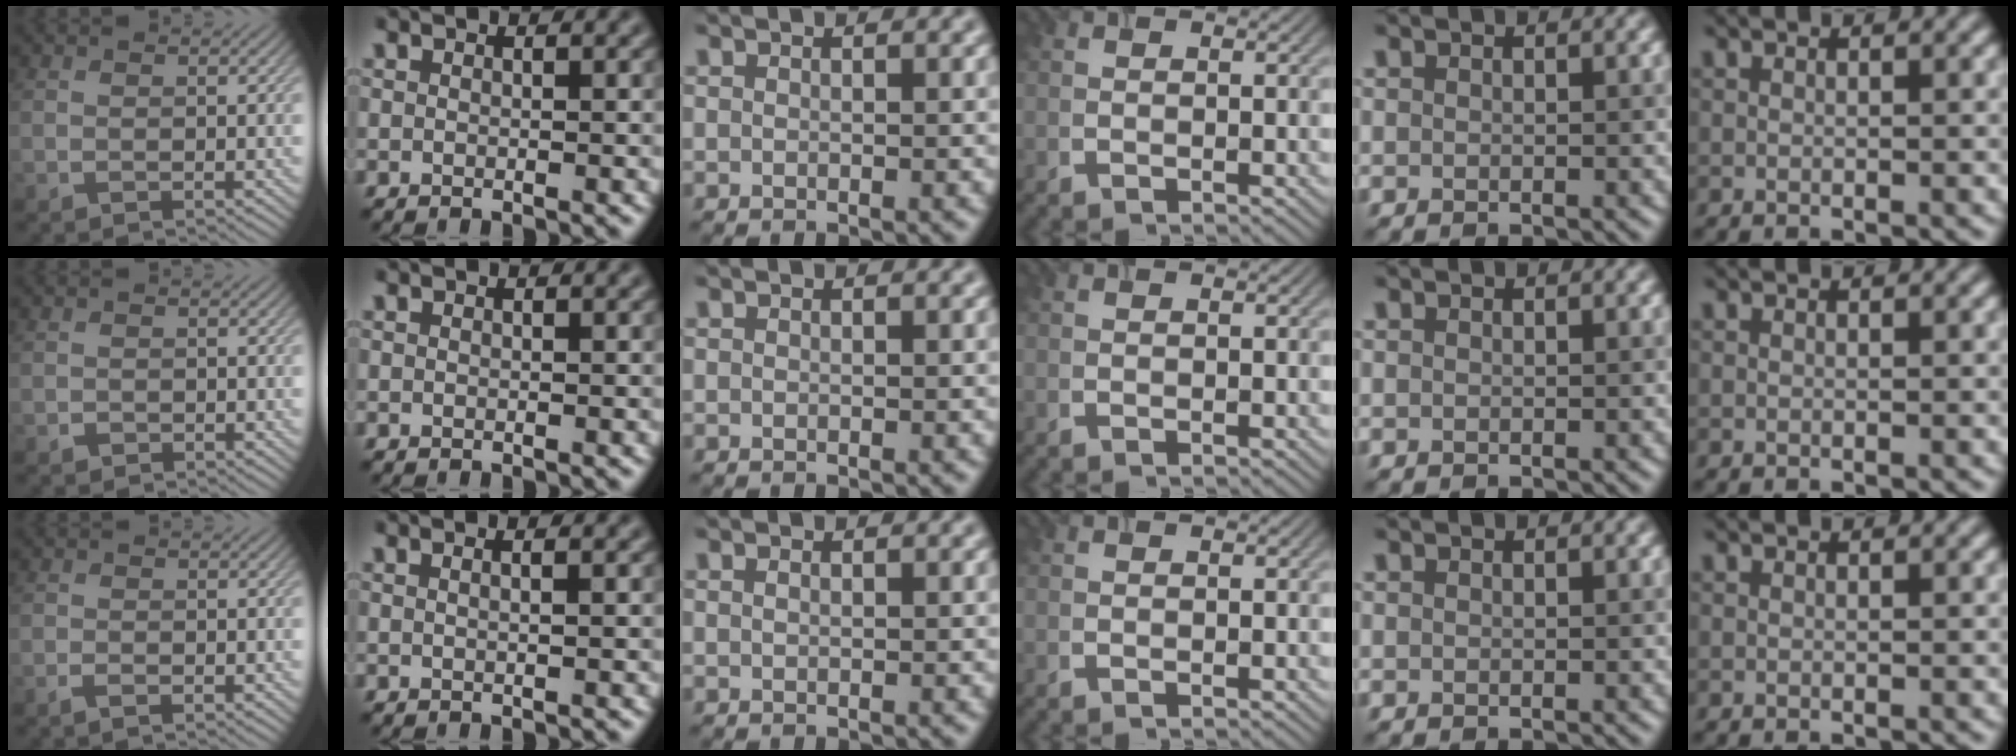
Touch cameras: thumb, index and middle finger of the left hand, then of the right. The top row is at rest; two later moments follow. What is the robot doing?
{"motion": "lift_and_place", "object": "timer"}